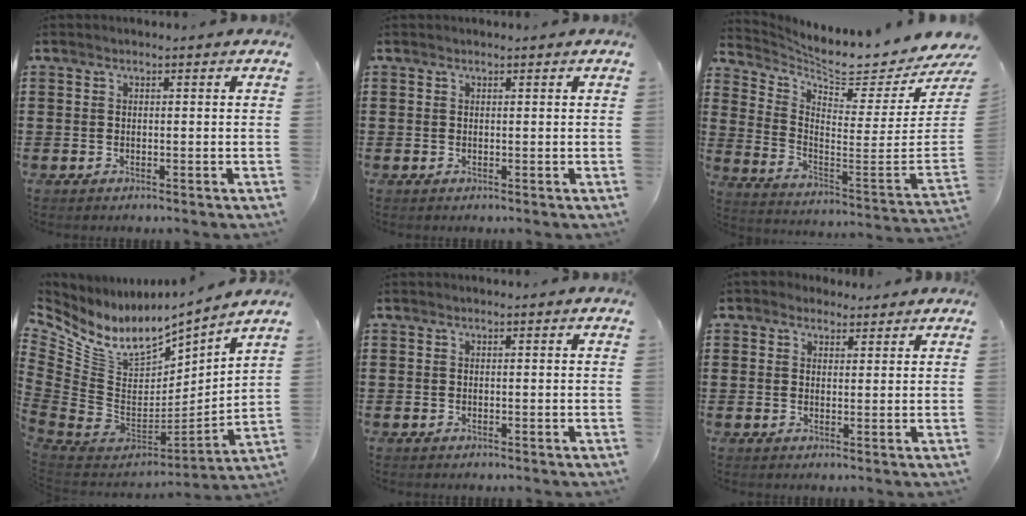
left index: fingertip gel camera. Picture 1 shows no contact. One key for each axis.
{"total": 0.0}
{"total": 6.5, "fx": 6.1, "fy": -0.1, "fz": 2.4, "tx": -0.069, "ty": -0.075, "tz": 0.091}
{"total": 9.3, "fx": 5.8, "fy": 5.2, "fz": 5.0, "tx": -0.135, "ty": -0.050, "tz": 0.105}
{"total": 0.0}
{"total": 2.3, "fx": 1.9, "fy": 1.2, "fz": 0.2, "tx": -0.010, "ty": 0.007, "tz": 0.037}